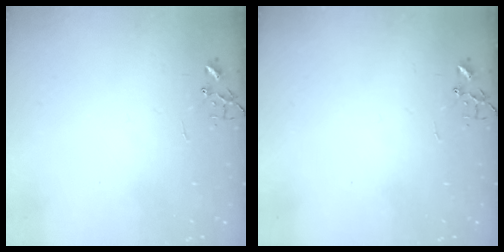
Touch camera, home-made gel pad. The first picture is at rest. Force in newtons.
{"total": 0.0}